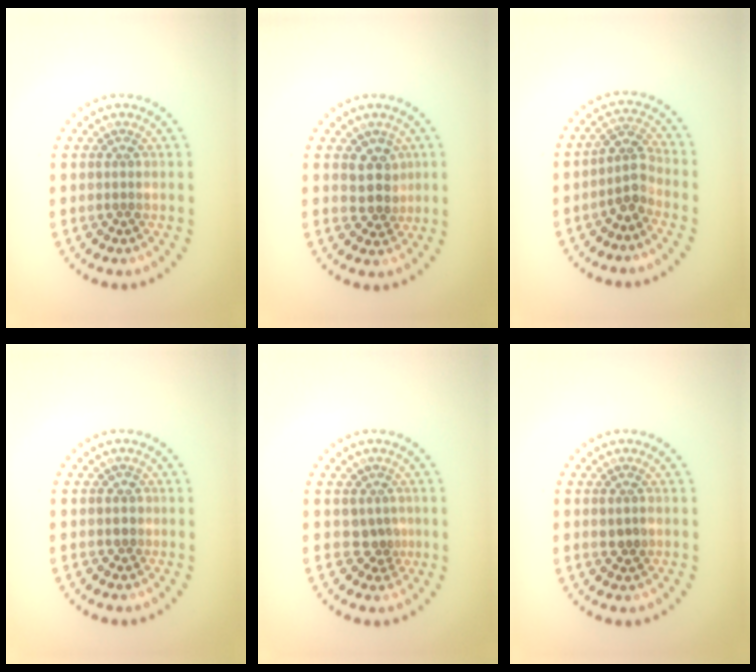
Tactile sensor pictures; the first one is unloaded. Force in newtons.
{"total": 2.7, "press": 2.4, "slide": 1.2}
{"total": 2.5, "press": 1.9, "slide": 1.6}
{"total": 0.8, "press": 0.6, "slide": 0.5}
{"total": 1.9, "press": 1.4, "slide": 1.2}
{"total": 1.5, "press": 1.5, "slide": 0.1}